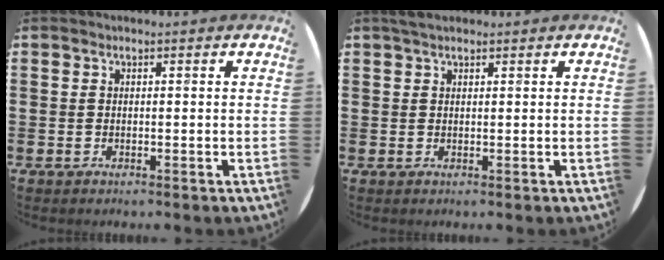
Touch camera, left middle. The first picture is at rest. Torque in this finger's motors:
{"motor_torque": [0.17, -0.13, 0.04, 0.01]}